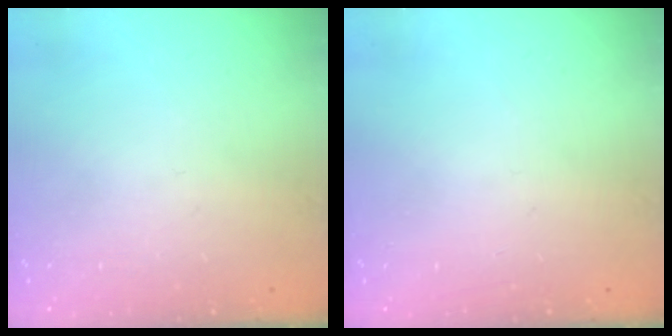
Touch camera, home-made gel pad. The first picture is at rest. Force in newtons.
{"total": 0.0}